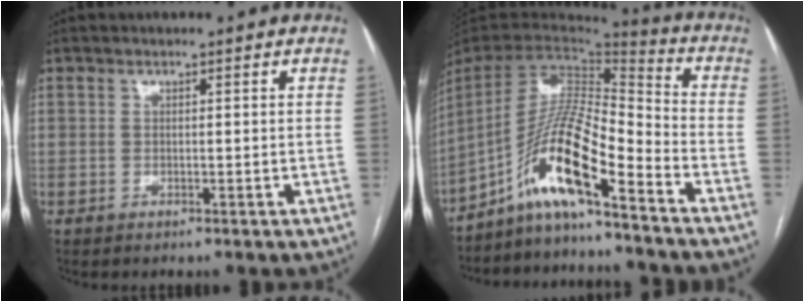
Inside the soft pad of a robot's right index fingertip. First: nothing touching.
{"total": 13.5, "force": [-8.9, 0.7, 10.2], "torque": [-0.189, 0.014, -0.165]}